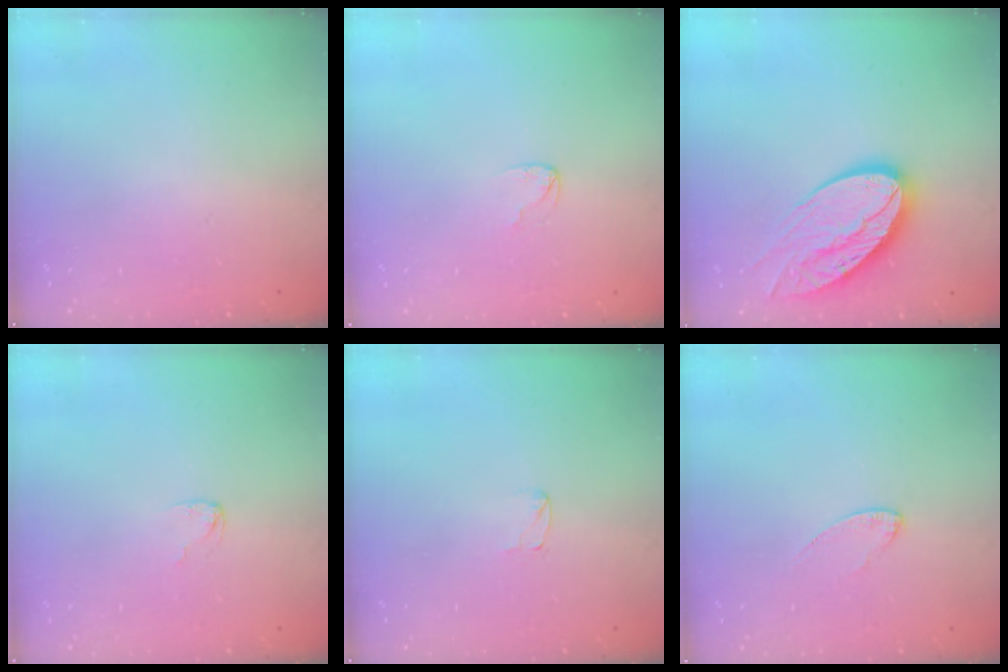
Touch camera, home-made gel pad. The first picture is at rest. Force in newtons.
{"total": 3.5, "press": 3.5, "slide": 0.4}
{"total": 17.6, "press": 17.5, "slide": 1.3}
{"total": 3.3, "press": 3.2, "slide": 0.3}
{"total": 4.2, "press": 4.2, "slide": 0.4}
{"total": 4.2, "press": 4.1, "slide": 0.4}